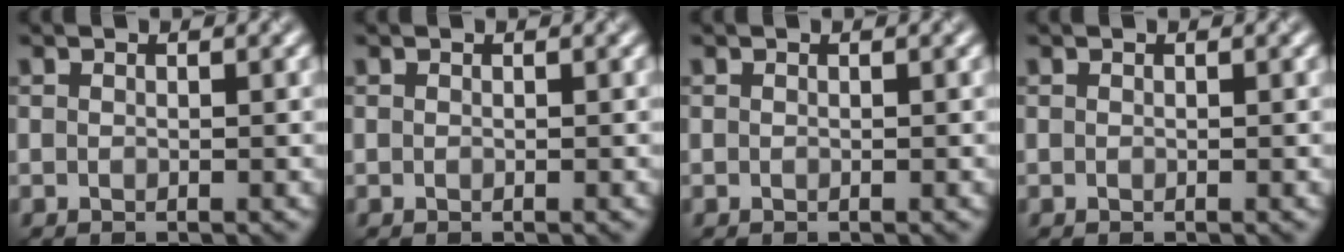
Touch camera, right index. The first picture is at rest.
{"total": 0.0}
{"total": 0.0}
{"total": 0.0}